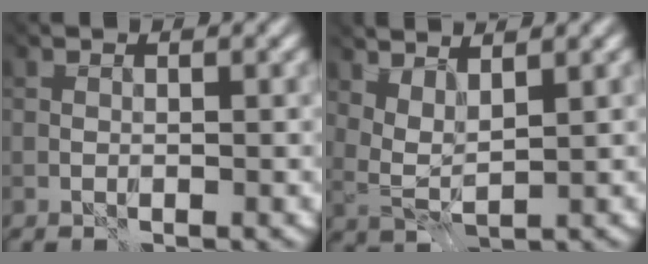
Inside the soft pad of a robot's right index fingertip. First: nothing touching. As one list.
[{"total": 2.5, "force": [2.1, 0.3, 1.4], "torque": [-0.039, -0.001, 0.046]}]